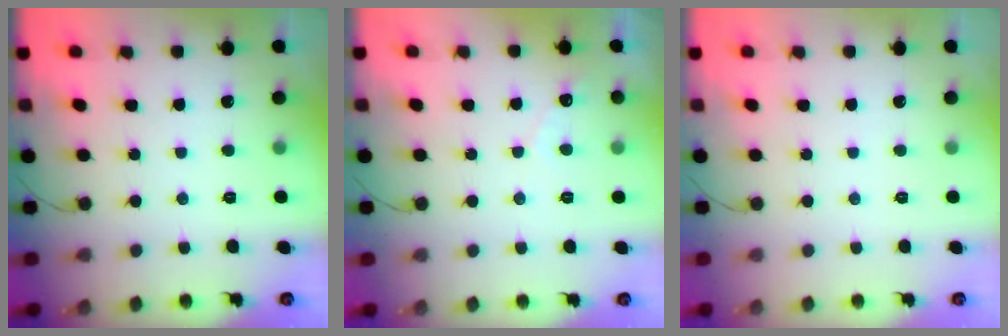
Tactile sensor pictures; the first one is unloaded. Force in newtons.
{"total": 2.6, "press": 2.6, "slide": 0.1}
{"total": 0.0}